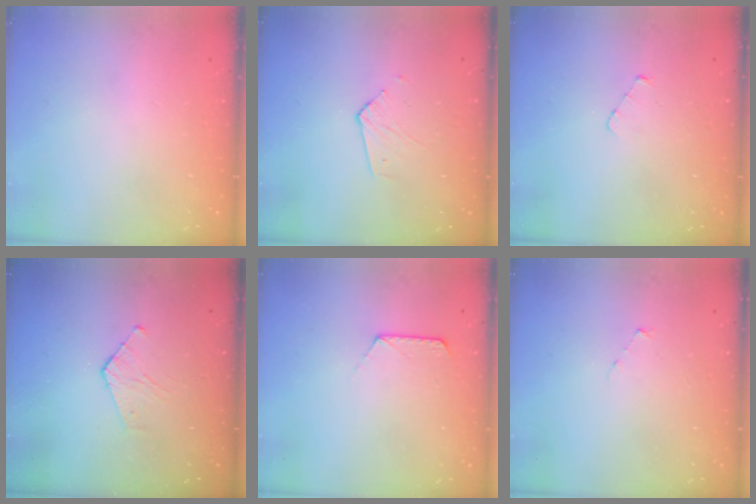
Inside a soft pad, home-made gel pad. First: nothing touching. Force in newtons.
{"total": 2.9, "press": 2.9, "slide": 0.2}
{"total": 2.5, "press": 2.5, "slide": 0.2}
{"total": 2.8, "press": 2.8, "slide": 0.3}
{"total": 7.0, "press": 7.0, "slide": 0.7}
{"total": 2.7, "press": 2.7, "slide": 0.3}